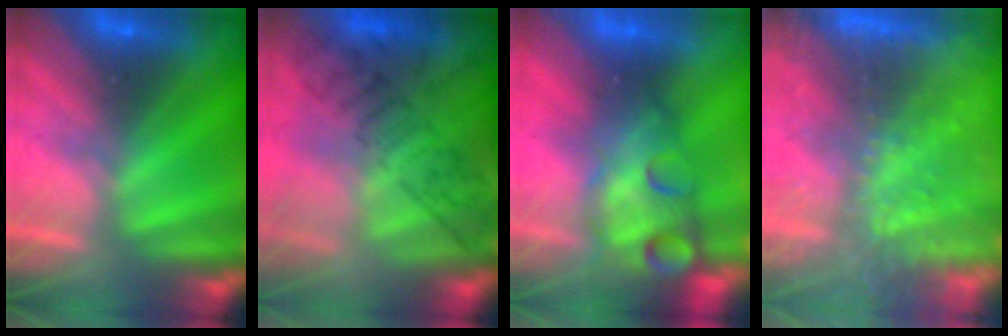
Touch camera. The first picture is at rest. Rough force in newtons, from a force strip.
{"total": 7.3}
{"total": 5.8}
{"total": 5.6}